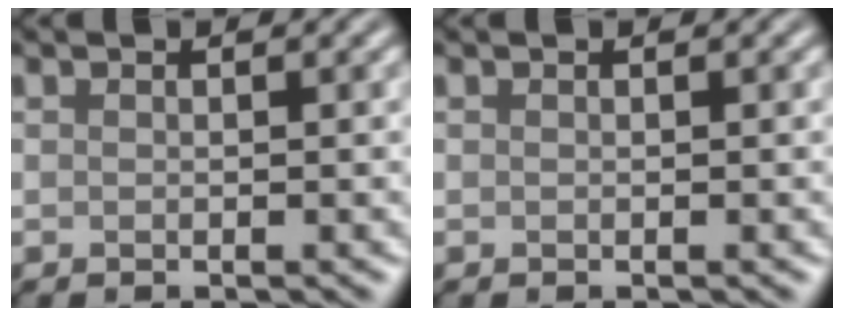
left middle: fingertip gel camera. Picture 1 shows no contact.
{"total": 0.0}